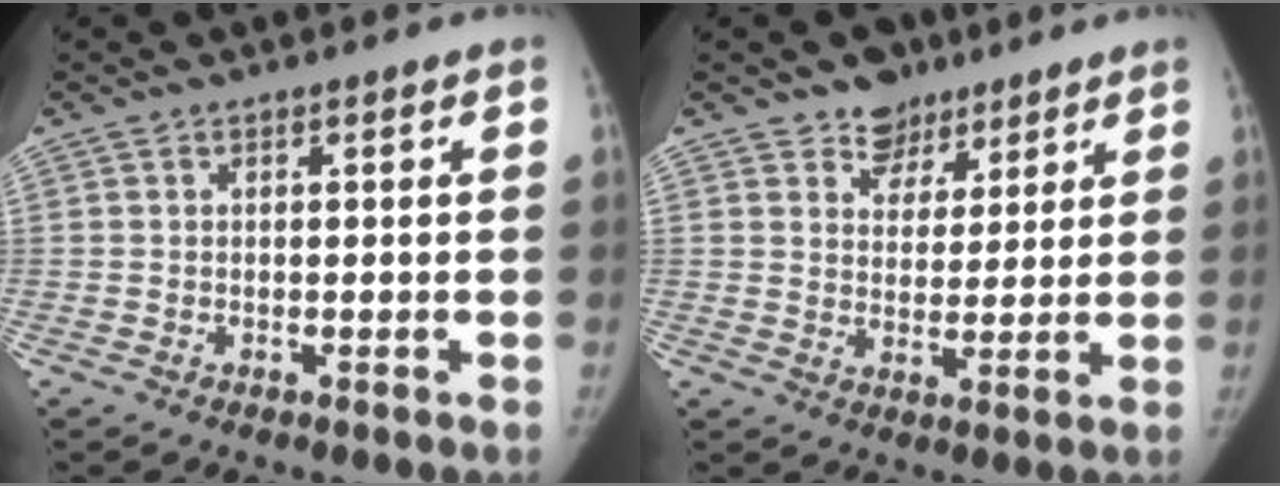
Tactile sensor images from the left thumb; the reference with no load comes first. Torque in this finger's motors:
{"motor_torque": [0.62, -0.39, 0.05, -0.71, 0.06]}